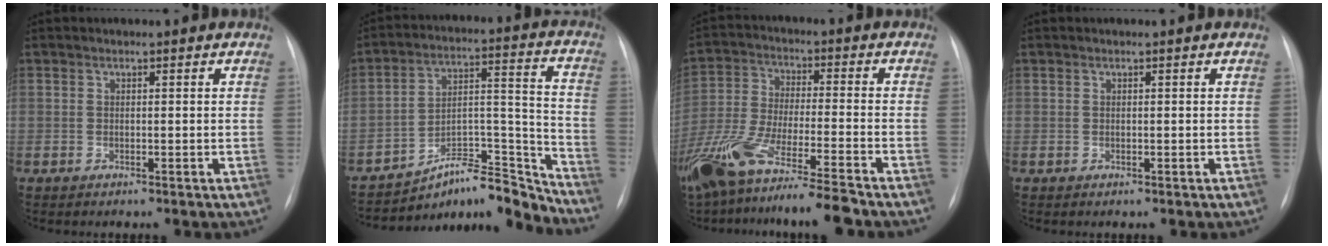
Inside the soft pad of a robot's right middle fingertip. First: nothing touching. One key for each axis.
{"total": 12.6, "fx": -12.1, "fy": 1.4, "fz": 3.4, "tx": -0.028, "ty": 0.069, "tz": -0.198}
{"total": 17.7, "fx": -13.9, "fy": 0.7, "fz": 11.0, "tx": -0.233, "ty": -0.051, "tz": -0.249}
{"total": 0.0}